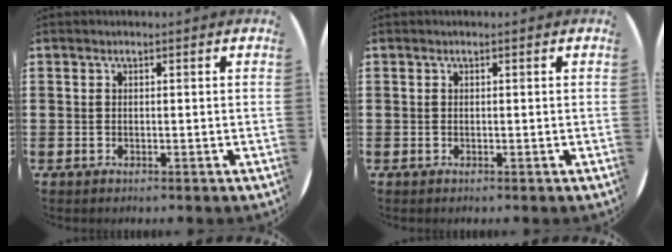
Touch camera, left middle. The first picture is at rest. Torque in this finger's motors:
{"motor_torque": [0.00, 0.00, 0.00, 0.00]}